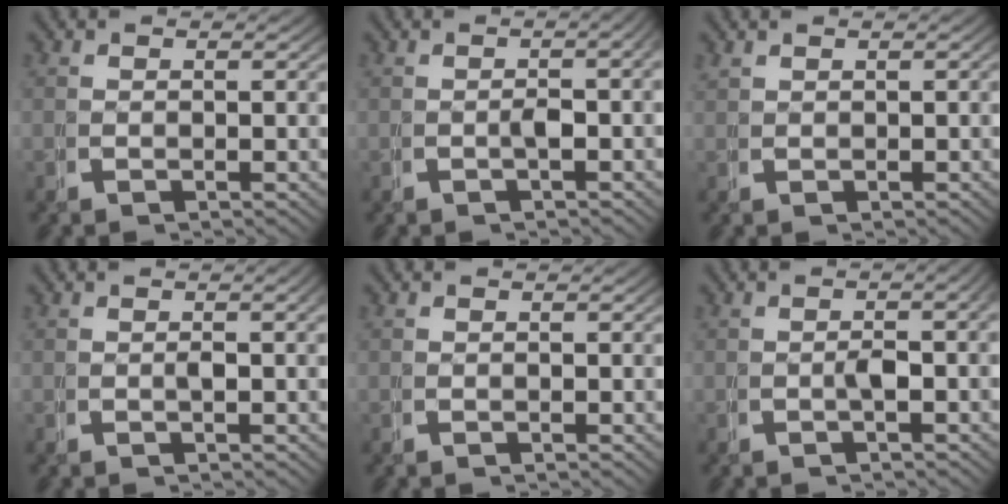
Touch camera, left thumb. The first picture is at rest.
{"total": 3.1, "force": [-0.2, 0.9, 3.0], "torque": [-0.039, 0.015, -0.007]}
{"total": 0.8, "force": [0.7, 0.1, 0.3], "torque": [-0.003, 0.004, 0.019]}
{"total": 1.4, "force": [0.1, 0.1, 1.4], "torque": [-0.027, 0.004, 0.002]}
{"total": 0.0}
{"total": 3.1, "force": [-0.2, 0.7, 3.0], "torque": [-0.041, 0.013, -0.006]}